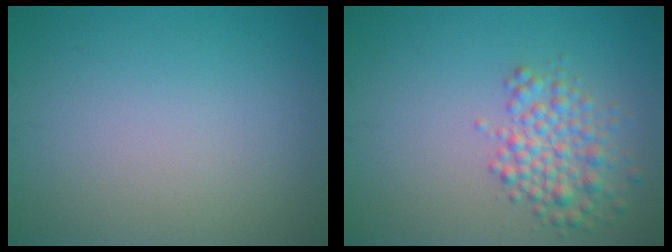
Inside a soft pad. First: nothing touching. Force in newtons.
{"total": 3.6, "press": 3.6, "slide": 0.1}